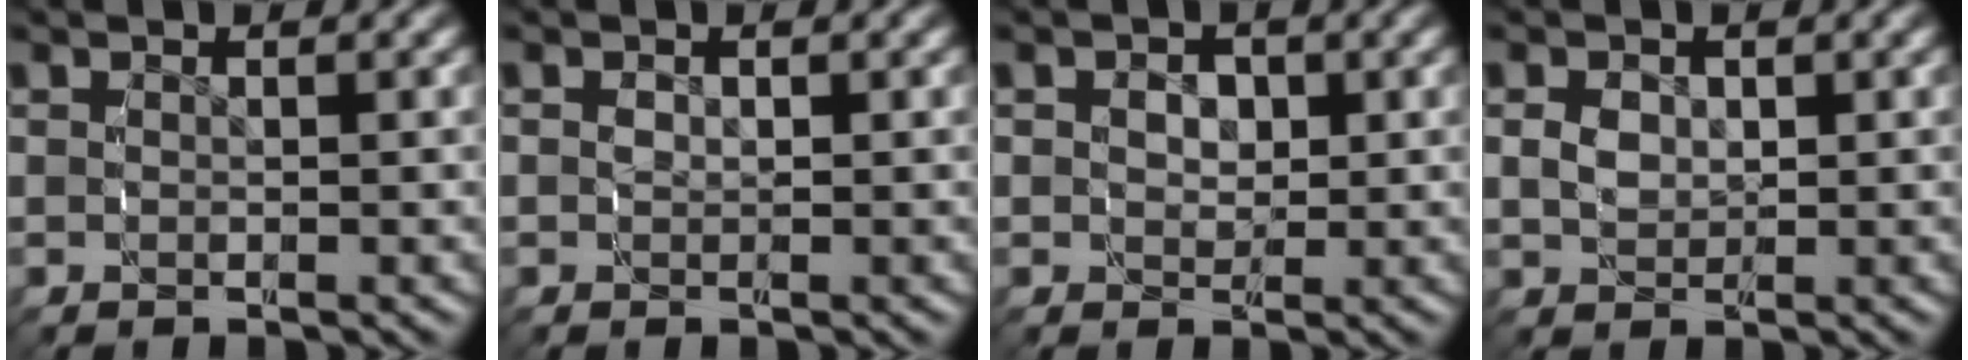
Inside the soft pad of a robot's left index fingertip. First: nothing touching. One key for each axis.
{"total": 1.2, "fx": -0.3, "fy": 1.0, "fz": 0.6, "tx": -0.022, "ty": -0.009, "tz": -0.004}
{"total": 2.6, "fx": 0.0, "fy": 2.2, "fz": 1.2, "tx": -0.026, "ty": -0.014, "tz": 0.003}
{"total": 2.4, "fx": -0.1, "fy": 2.0, "fz": 1.3, "tx": -0.040, "ty": -0.017, "tz": 0.008}